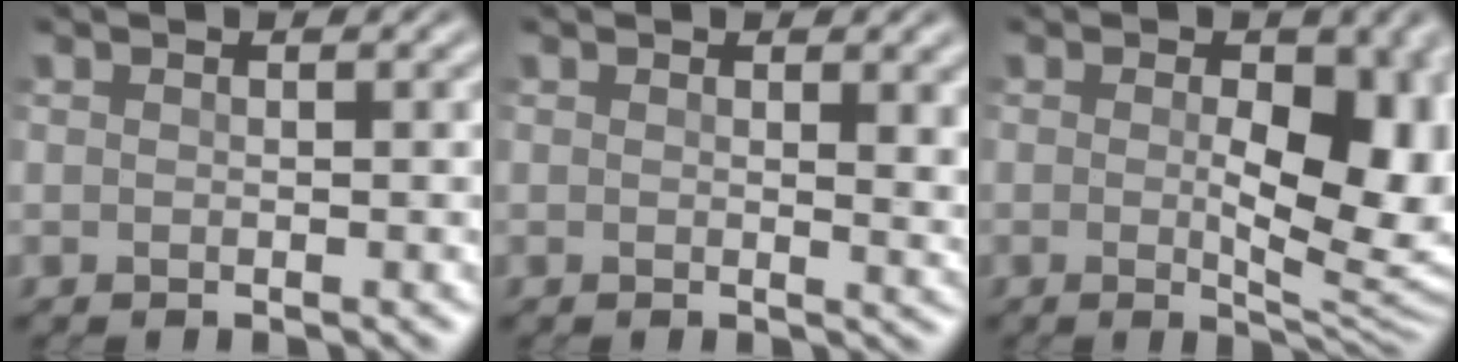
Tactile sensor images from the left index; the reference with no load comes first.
{"total": 2.5, "force": [0.9, 0.8, 2.2], "torque": [-0.021, -0.002, 0.016]}
{"total": 9.5, "force": [-0.1, 4.4, 8.4], "torque": [-0.093, -0.003, 0.003]}